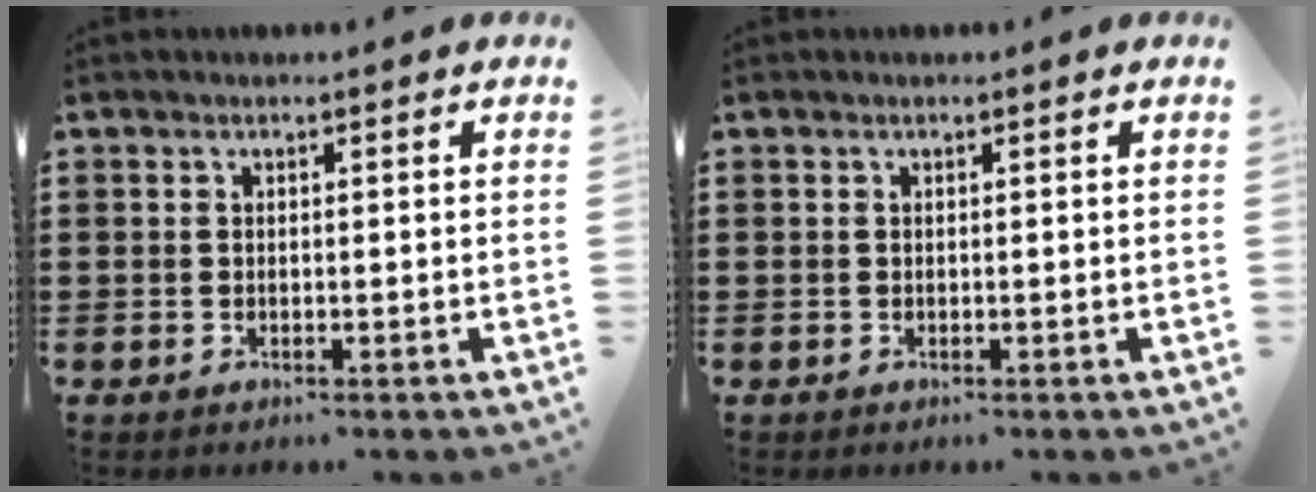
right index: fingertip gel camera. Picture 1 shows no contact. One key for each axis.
{"total": 0.0}